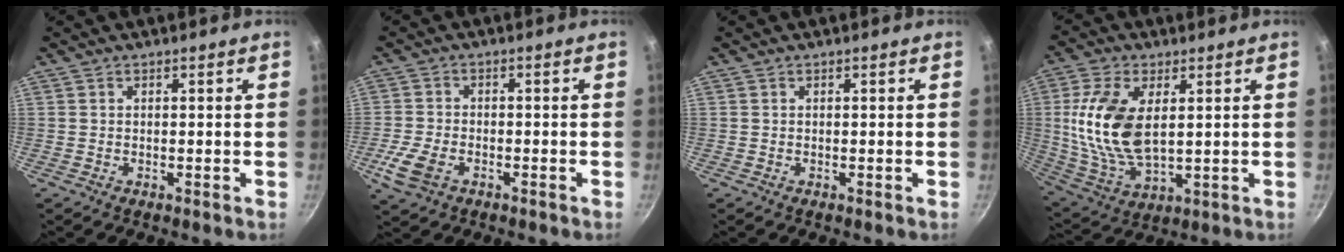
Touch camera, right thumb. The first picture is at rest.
{"total": 6.5, "force": [-2.8, 4.1, 4.2], "torque": [-0.095, 0.009, -0.056]}
{"total": 0.0}
{"total": 15.4, "force": [2.7, 8.3, 12.7], "torque": [-0.250, -0.012, 0.062]}